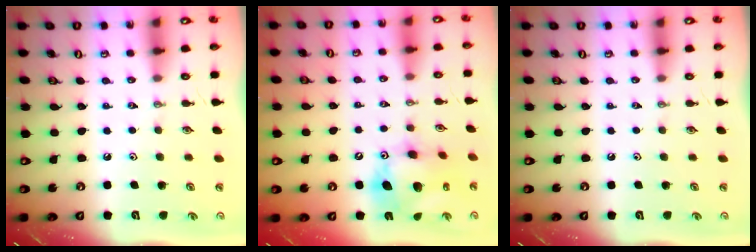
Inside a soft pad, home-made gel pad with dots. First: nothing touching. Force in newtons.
{"total": 14.7, "press": 14.6, "slide": 1.3}
{"total": 0.0}